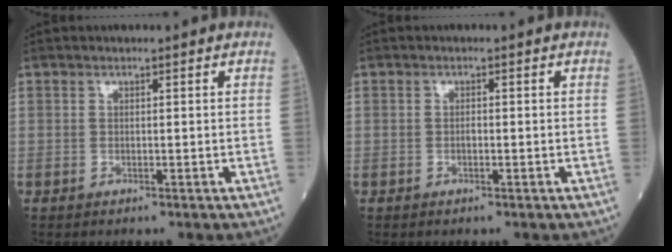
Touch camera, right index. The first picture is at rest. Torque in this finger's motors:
{"motor_torque": [-0.11, 0.07, -0.04, 0.01]}